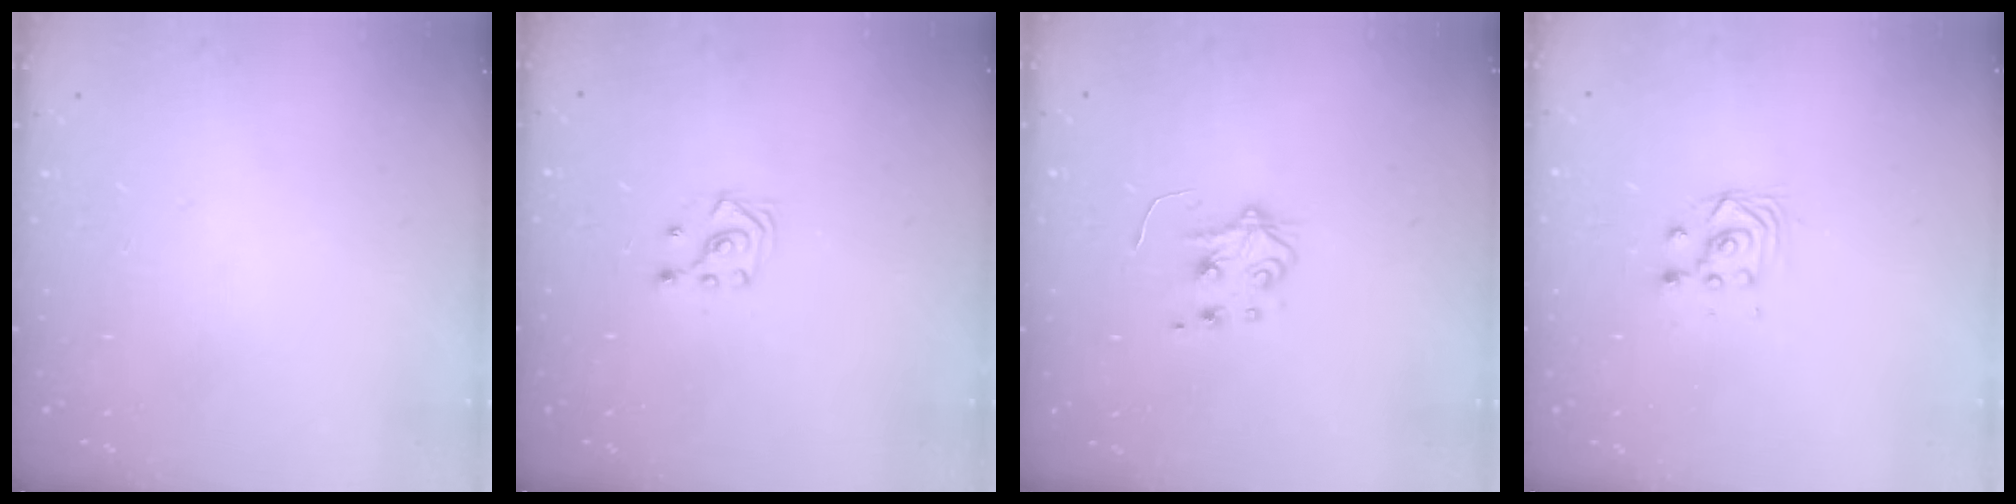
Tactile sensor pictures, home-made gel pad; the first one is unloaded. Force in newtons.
{"total": 3.0, "press": 2.8, "slide": 1.0}
{"total": 4.9, "press": 4.8, "slide": 0.5}
{"total": 3.0, "press": 3.0, "slide": 0.1}